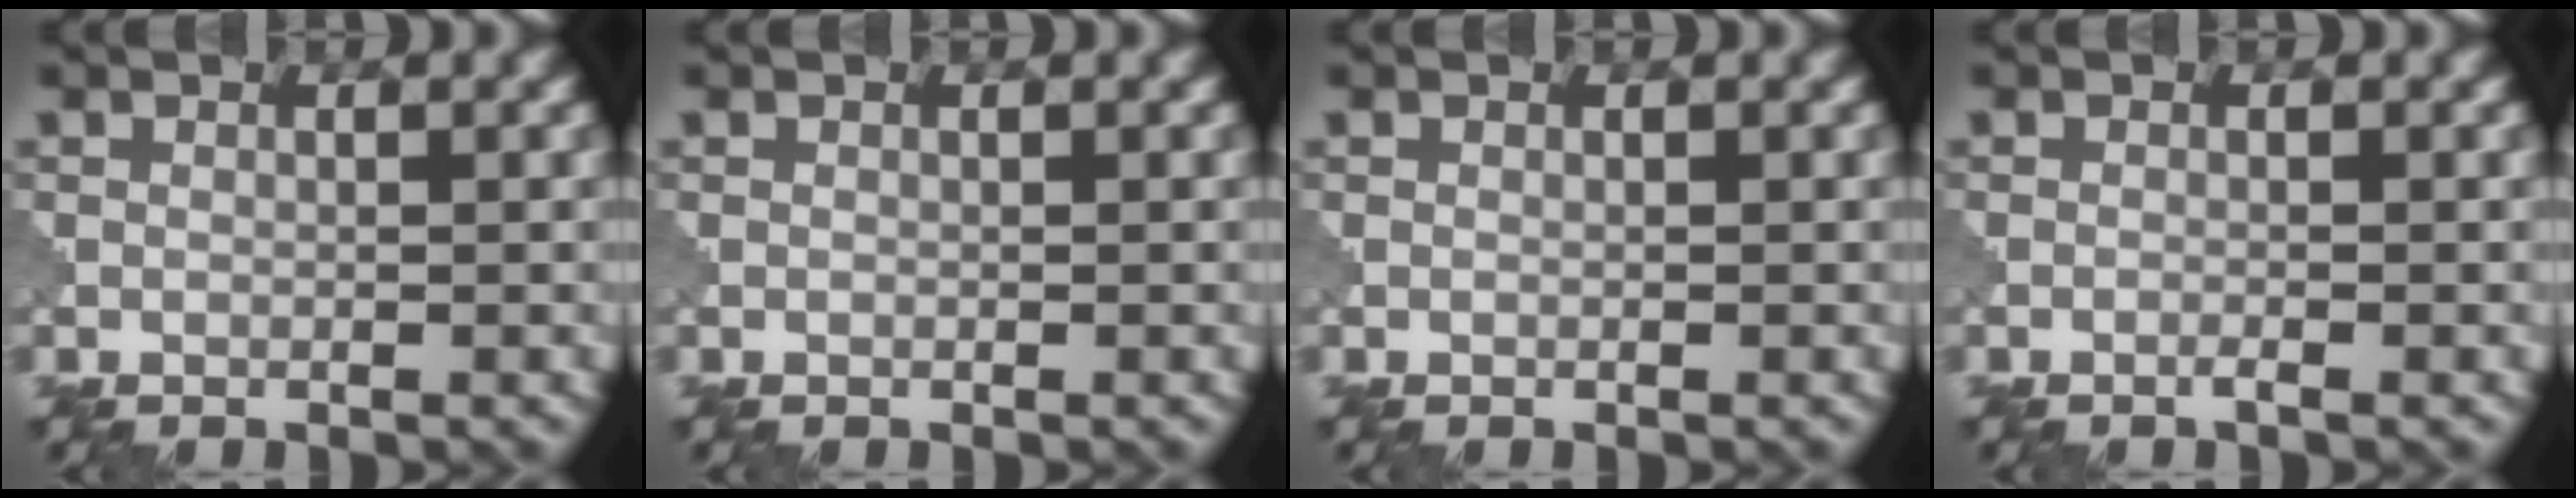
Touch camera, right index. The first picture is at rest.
{"total": 0.0}
{"total": 0.0}
{"total": 0.5, "force": [-0.3, 0.0, 0.4], "torque": [-0.007, 0.000, -0.010]}